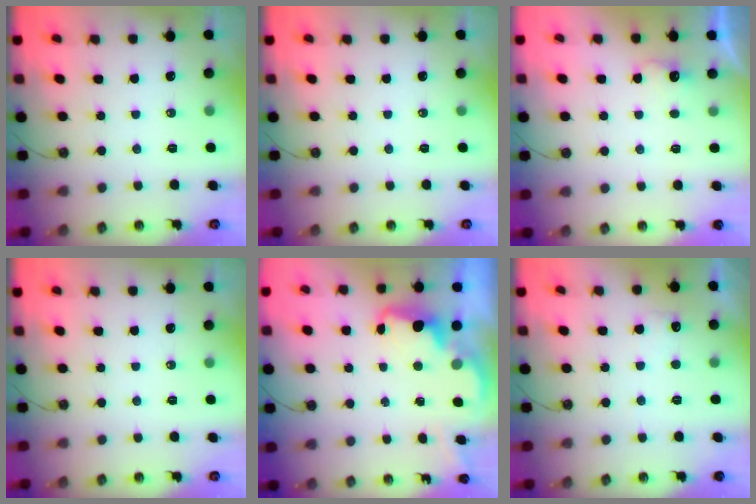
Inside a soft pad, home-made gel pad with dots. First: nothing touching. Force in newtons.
{"total": 0.0}
{"total": 3.5, "press": 3.4, "slide": 0.9}
{"total": 0.0}
{"total": 2.5, "press": 2.4, "slide": 0.5}
{"total": 5.1, "press": 4.9, "slide": 1.3}